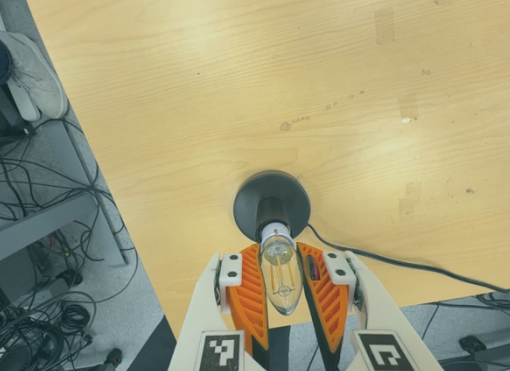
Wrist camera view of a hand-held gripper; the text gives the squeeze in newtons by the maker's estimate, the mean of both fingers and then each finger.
{"total": 15.0, "left": 15.2, "right": 14.8}